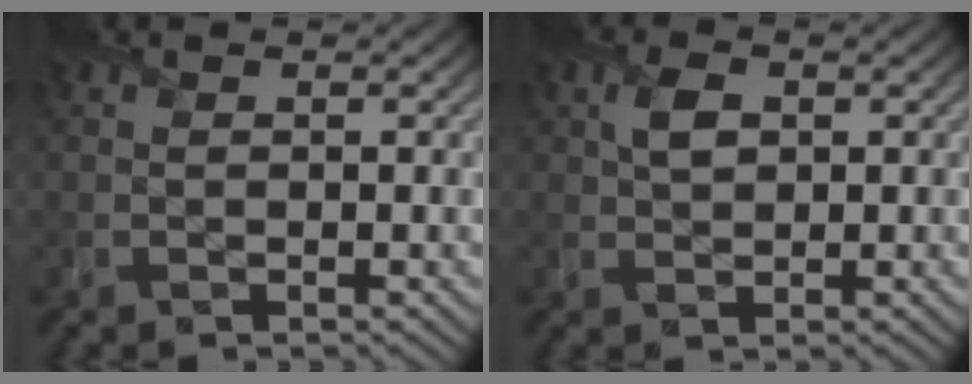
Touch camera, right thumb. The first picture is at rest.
{"total": 2.5, "force": [0.9, 1.6, 1.6], "torque": [-0.035, 0.003, 0.014]}